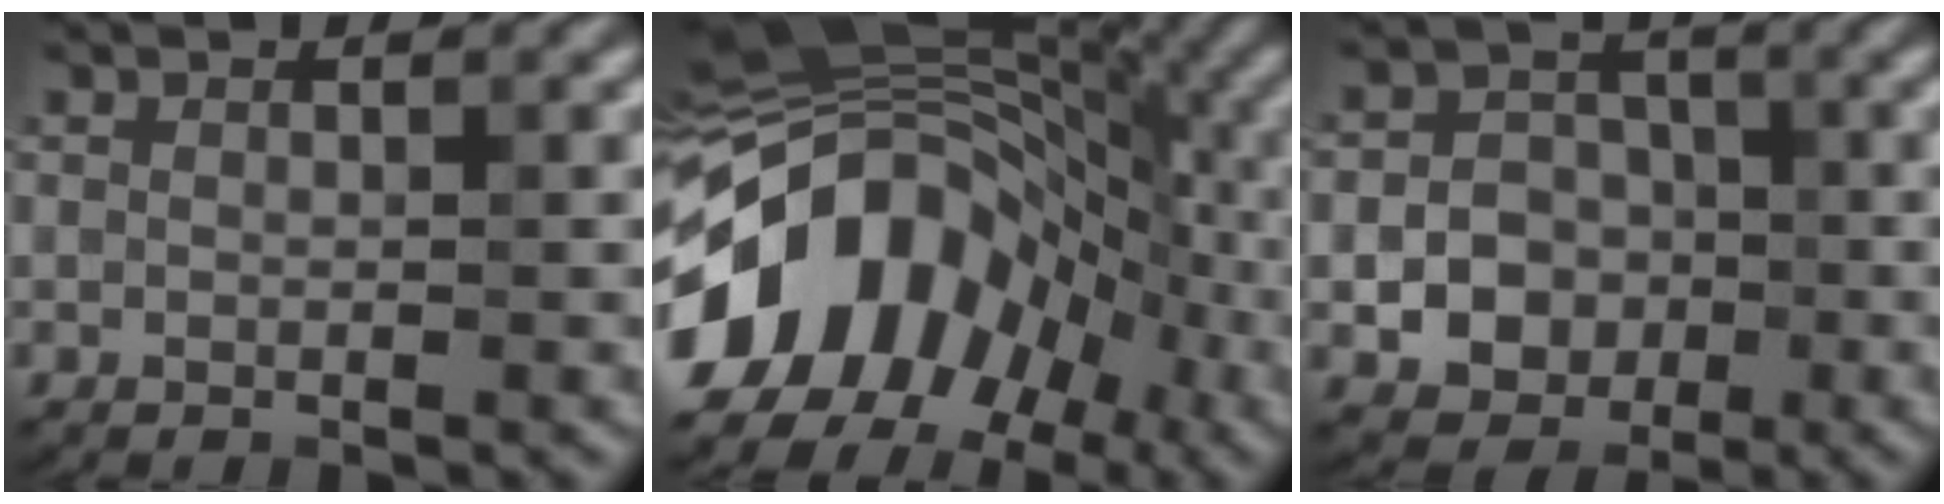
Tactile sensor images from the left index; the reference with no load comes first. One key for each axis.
{"total": 15.2, "fx": -3.8, "fy": 10.6, "fz": 10.2, "tx": -0.173, "ty": 0.015, "tz": -0.076}
{"total": 6.6, "fx": -1.6, "fy": 5.8, "fz": 2.7, "tx": -0.031, "ty": 0.010, "tz": -0.046}